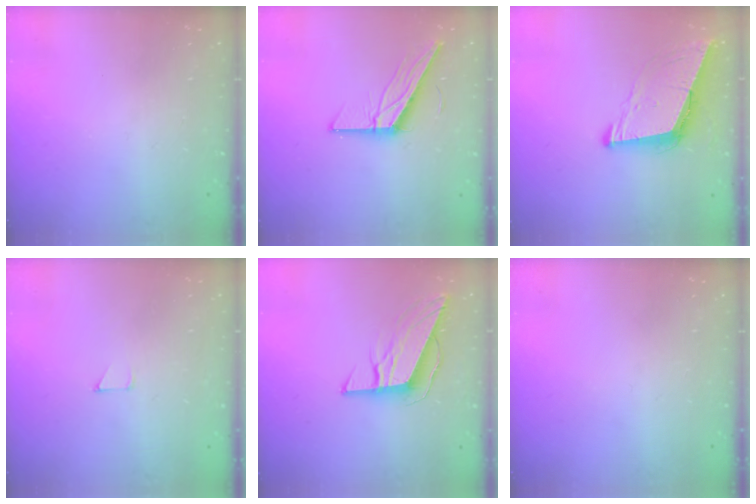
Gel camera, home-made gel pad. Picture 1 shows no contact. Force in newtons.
{"total": 11.5, "press": 11.5, "slide": 0.2}
{"total": 8.8, "press": 8.1, "slide": 3.6}
{"total": 2.7, "press": 2.7, "slide": 0.2}
{"total": 9.7, "press": 9.4, "slide": 2.3}
{"total": 0.0}